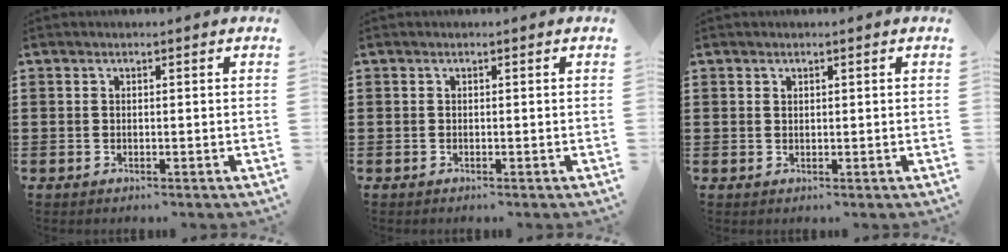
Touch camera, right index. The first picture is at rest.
{"total": 0.0}
{"total": 0.6, "force": [0.5, 0.4, 0.1], "torque": [-0.004, 0.000, 0.010]}